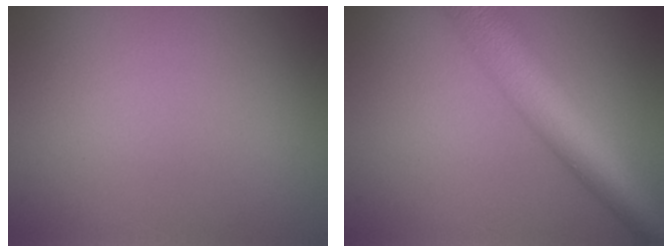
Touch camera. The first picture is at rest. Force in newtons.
{"total": 8.1, "press": 8.1, "slide": 0.2}